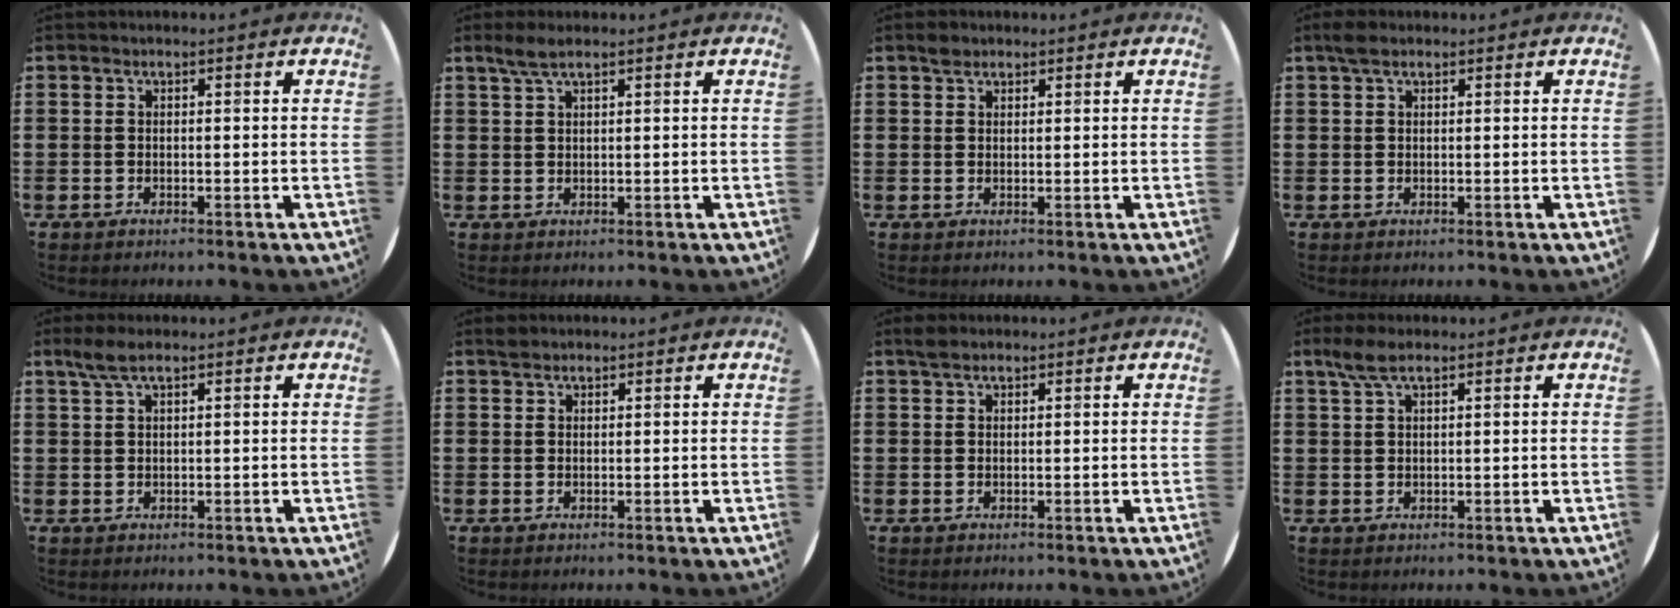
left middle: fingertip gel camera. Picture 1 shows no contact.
{"total": 2.4, "force": [1.8, 0.4, 1.5], "torque": [-0.032, 0.005, 0.031]}
{"total": 1.3, "force": [1.1, 0.6, 0.2], "torque": [0.001, 0.000, 0.020]}
{"total": 1.6, "force": [1.2, 0.7, 0.9], "torque": [-0.019, 0.006, 0.021]}
{"total": 2.5, "force": [1.8, 0.5, 1.7], "torque": [-0.037, 0.004, 0.032]}
{"total": 0.8, "force": [0.8, 0.3, 0.1], "torque": [0.004, 0.000, 0.013]}
{"total": 1.3, "force": [1.1, 0.5, 0.5], "torque": [-0.004, 0.001, 0.018]}
{"total": 3.0, "force": [2.1, 0.7, 2.1], "torque": [-0.045, 0.005, 0.036]}